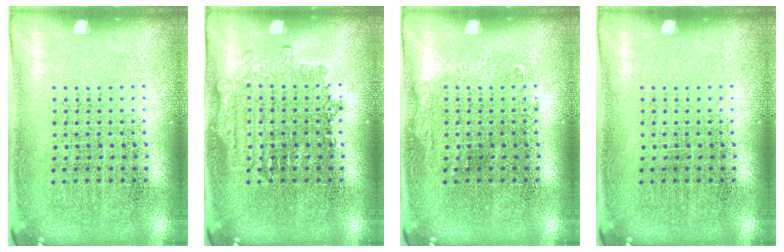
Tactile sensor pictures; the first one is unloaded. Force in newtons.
{"total": 1.7, "press": 1.6, "slide": 0.3}
{"total": 0.6, "press": 0.5, "slide": 0.2}
{"total": 0.0}